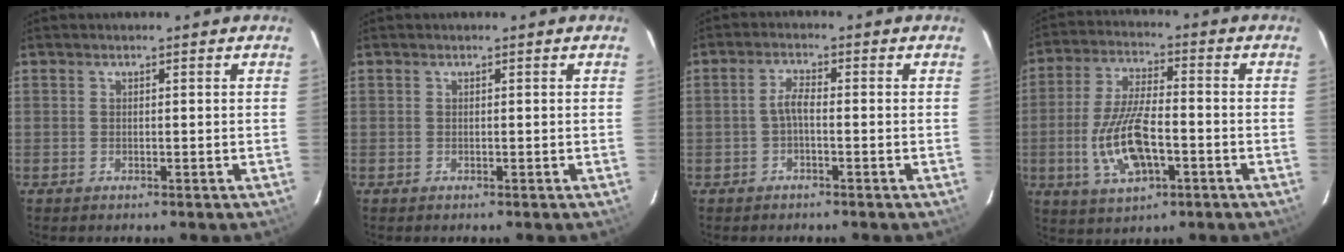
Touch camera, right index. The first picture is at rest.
{"total": 0.0}
{"total": 2.3, "force": [-0.9, 0.6, 2.1], "torque": [-0.048, 0.008, -0.019]}
{"total": 12.7, "force": [-3.6, 5.0, 11.1], "torque": [-0.233, -0.004, -0.061]}